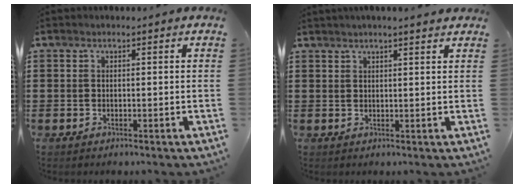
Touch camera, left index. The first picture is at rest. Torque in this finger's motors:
{"motor_torque": [2.14, 0.00, 0.87, 0.20]}